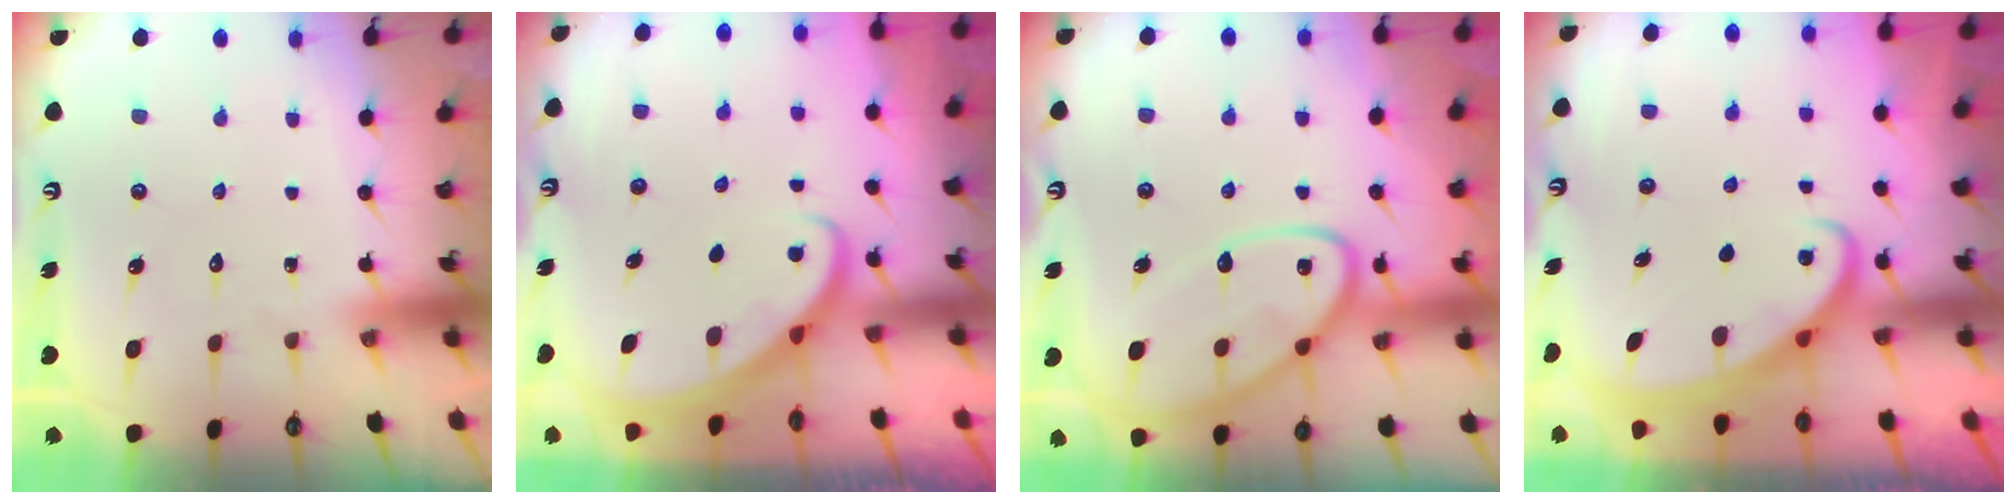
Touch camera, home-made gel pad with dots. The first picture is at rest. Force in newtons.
{"total": 2.7, "press": 2.7, "slide": 0.2}
{"total": 14.2, "press": 14.1, "slide": 1.0}
{"total": 2.5, "press": 2.5, "slide": 0.3}